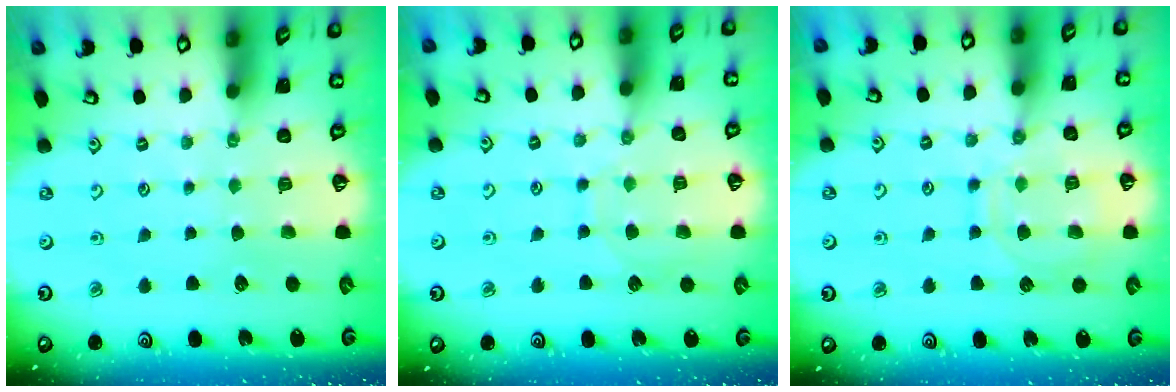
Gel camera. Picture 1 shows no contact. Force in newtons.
{"total": 7.6, "press": 7.5, "slide": 0.7}
{"total": 11.8, "press": 11.8, "slide": 1.1}